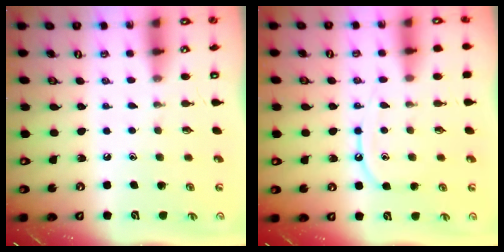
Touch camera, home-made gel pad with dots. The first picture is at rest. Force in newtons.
{"total": 8.5, "press": 8.5, "slide": 0.9}